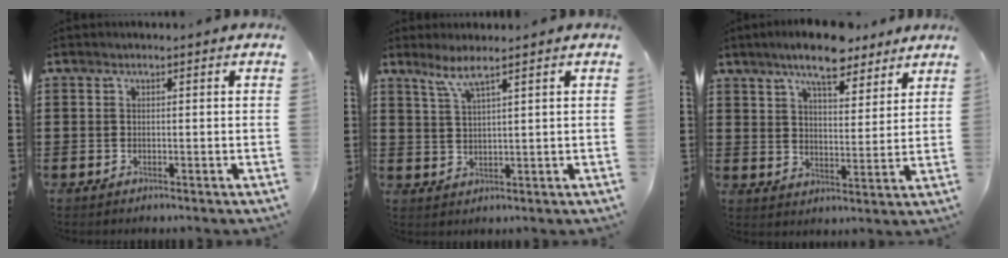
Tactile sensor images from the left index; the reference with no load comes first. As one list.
[{"total": 3.7, "force": [2.6, -0.1, 2.6], "torque": [-0.058, 0.000, 0.047]}, {"total": 8.8, "force": [7.3, 2.3, 4.4], "torque": [-0.091, -0.016, 0.132]}]